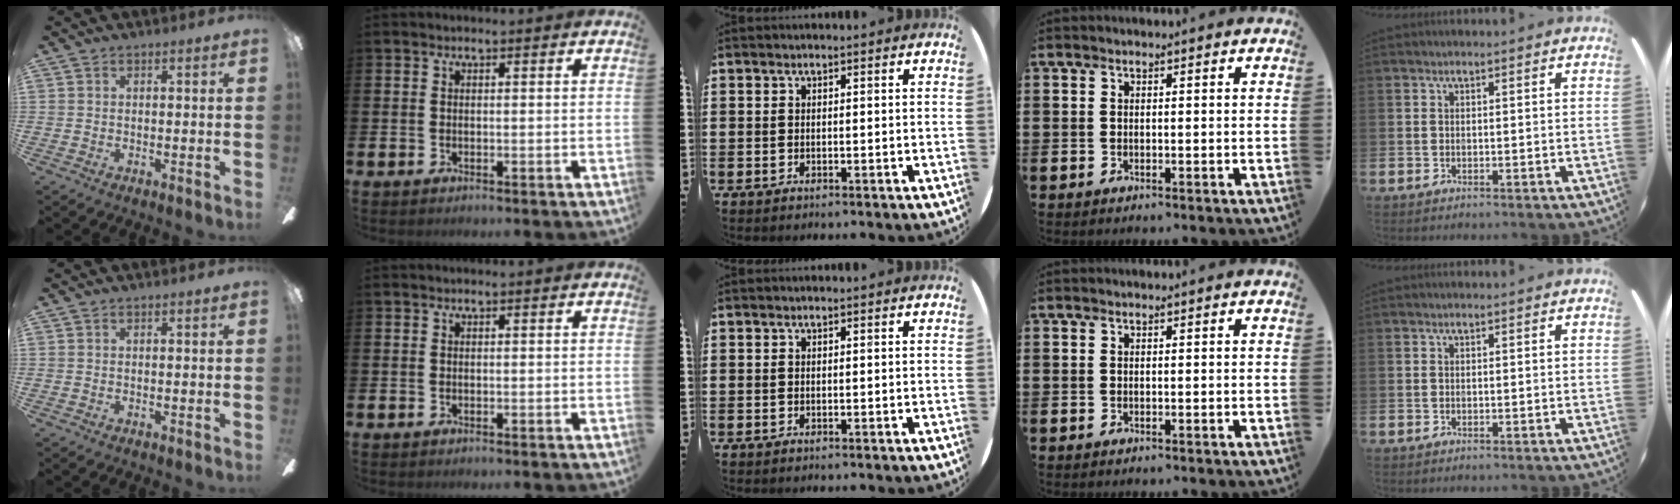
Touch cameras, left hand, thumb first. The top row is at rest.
{}